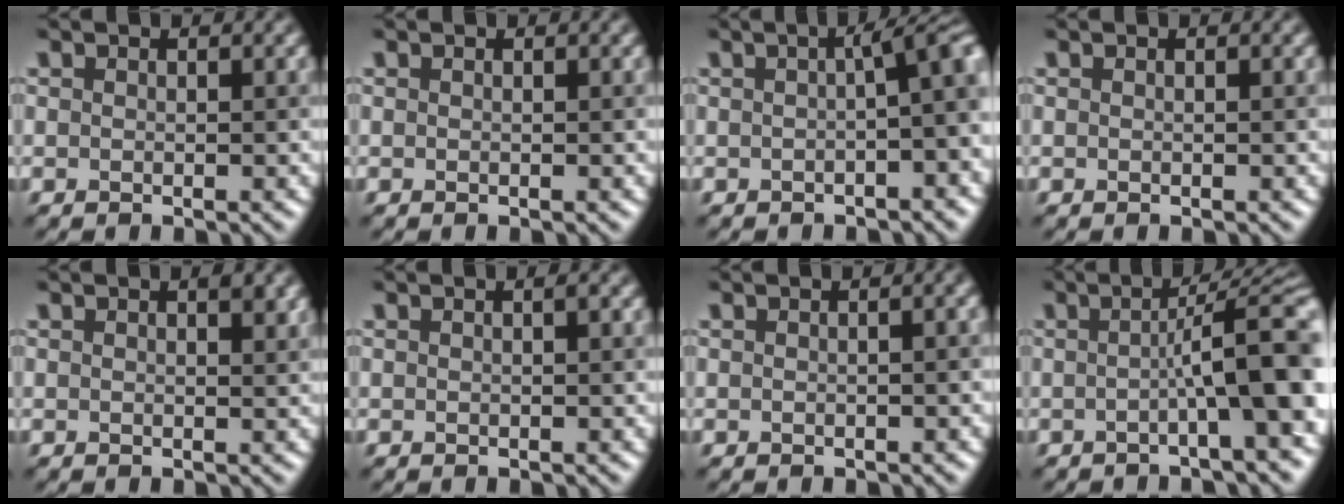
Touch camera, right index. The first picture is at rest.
{"total": 0.0}
{"total": 5.6, "force": [-0.1, 1.4, 5.4], "torque": [-0.044, 0.020, 0.003]}
{"total": 0.0}
{"total": 0.7, "force": [0.5, -0.1, 0.4], "torque": [-0.009, 0.002, 0.010]}
{"total": 0.0}
{"total": 3.7, "force": [0.7, 2.0, 3.0], "torque": [0.006, 0.028, -0.025]}
{"total": 7.7, "force": [-0.8, 1.1, 7.6], "torque": [-0.095, 0.024, -0.018]}